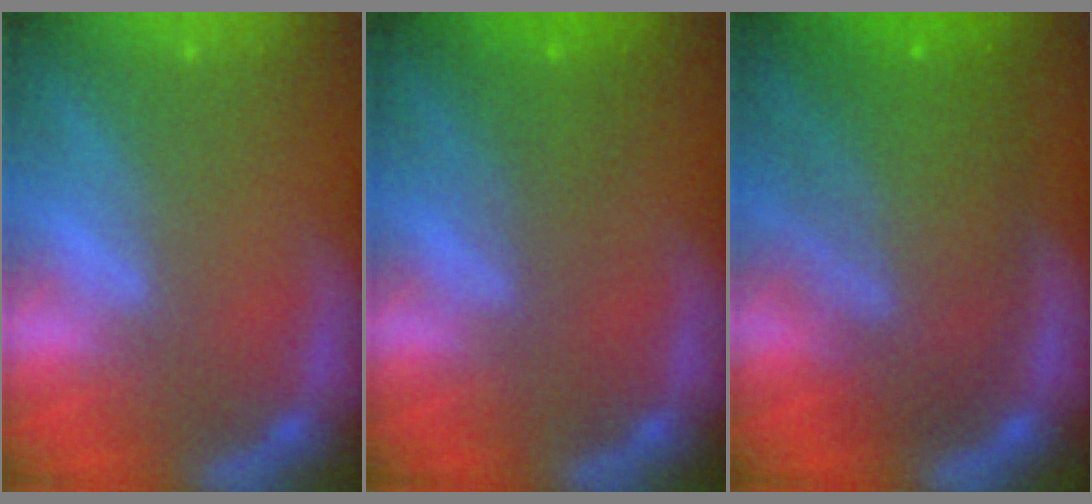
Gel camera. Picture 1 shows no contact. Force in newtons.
{"total": 2.5}
{"total": 10.0}